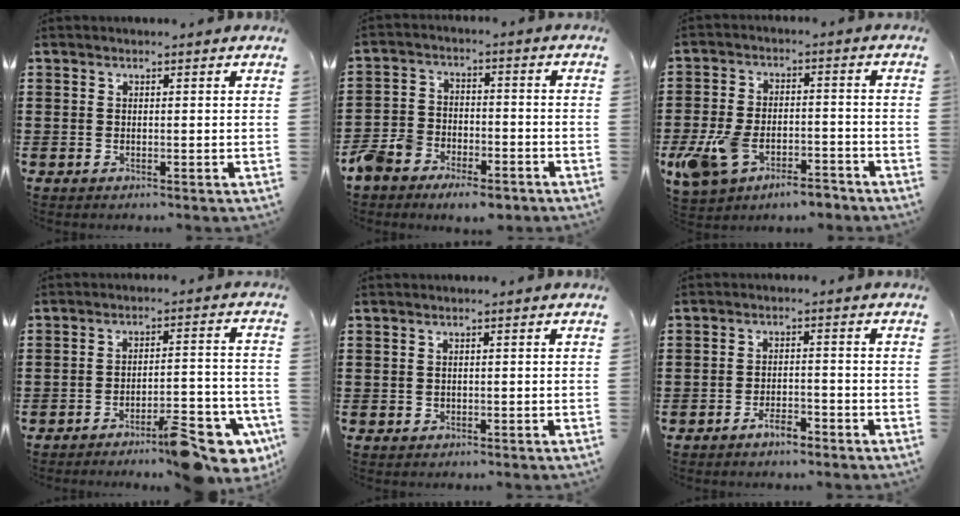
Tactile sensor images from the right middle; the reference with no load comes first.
{"total": 6.2, "force": [-5.5, 2.4, 1.7], "torque": [-0.061, 0.006, -0.116]}
{"total": 8.2, "force": [-5.5, 3.7, 4.8], "torque": [-0.116, 0.002, -0.108]}
{"total": 8.5, "force": [-6.7, 1.4, 5.0], "torque": [-0.076, 0.012, -0.121]}
{"total": 0.5, "force": [0.1, 0.5, 0.1], "torque": [-0.003, 0.004, 0.001]}
{"total": 3.3, "force": [-2.6, 1.0, 1.7], "torque": [-0.031, 0.008, -0.051]}